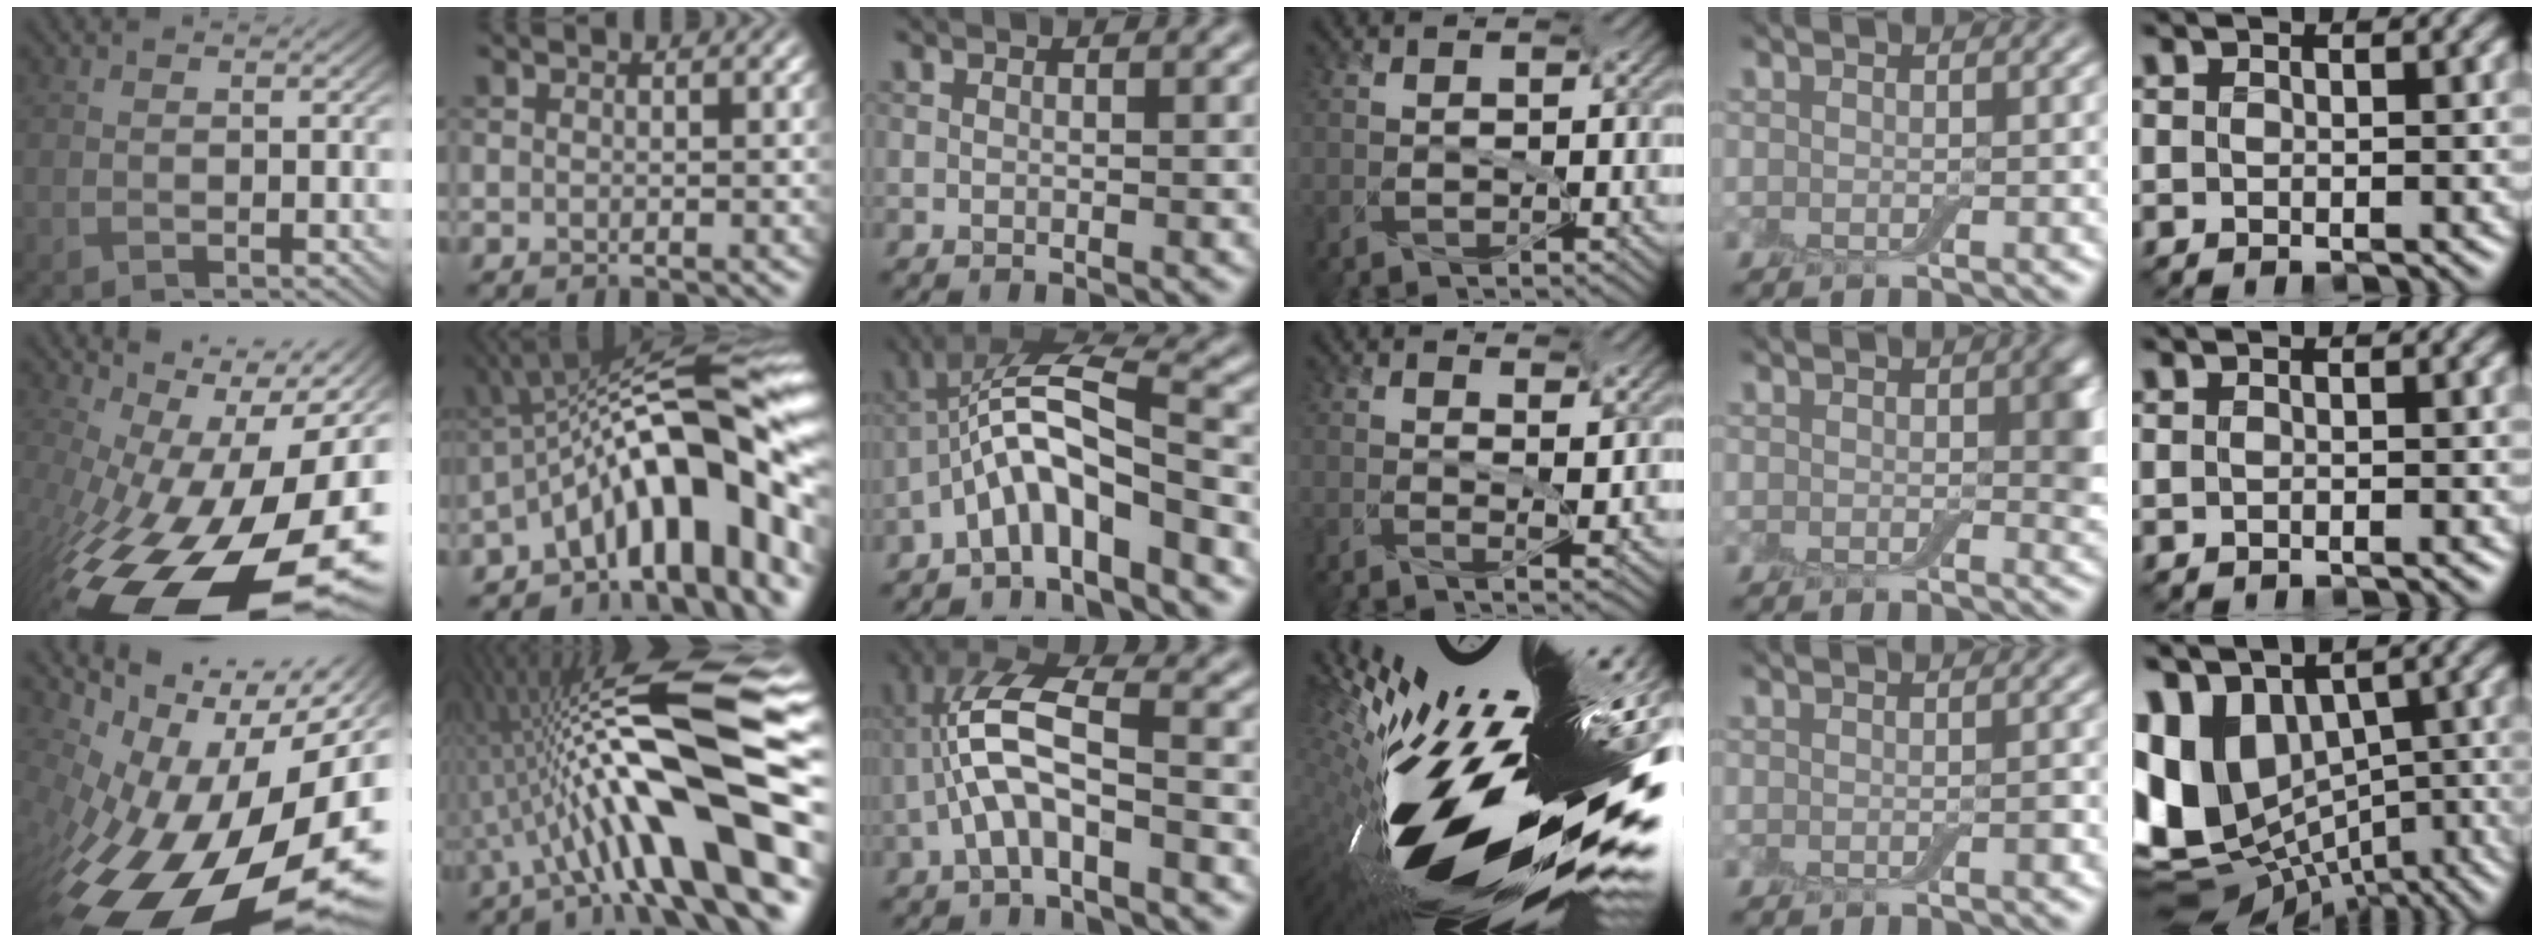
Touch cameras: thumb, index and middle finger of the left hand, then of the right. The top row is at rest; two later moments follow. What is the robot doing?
{"motion": "screw", "object": "jar lid"}